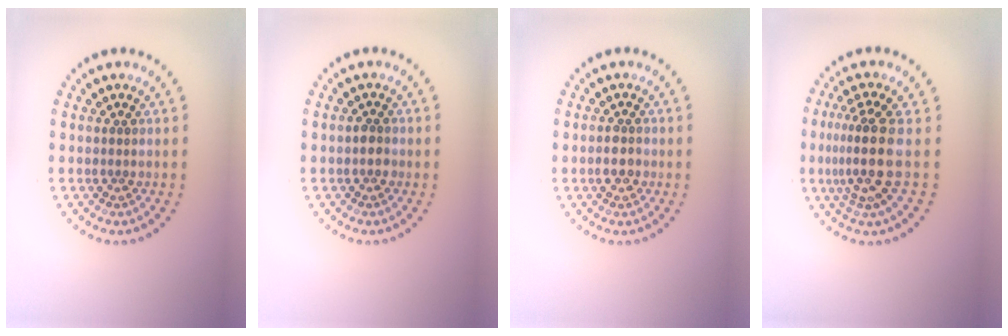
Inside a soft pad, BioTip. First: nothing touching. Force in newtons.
{"total": 1.1, "press": 1.1, "slide": 0.4}
{"total": 1.6, "press": 1.5, "slide": 0.3}
{"total": 4.2, "press": 3.1, "slide": 2.8}